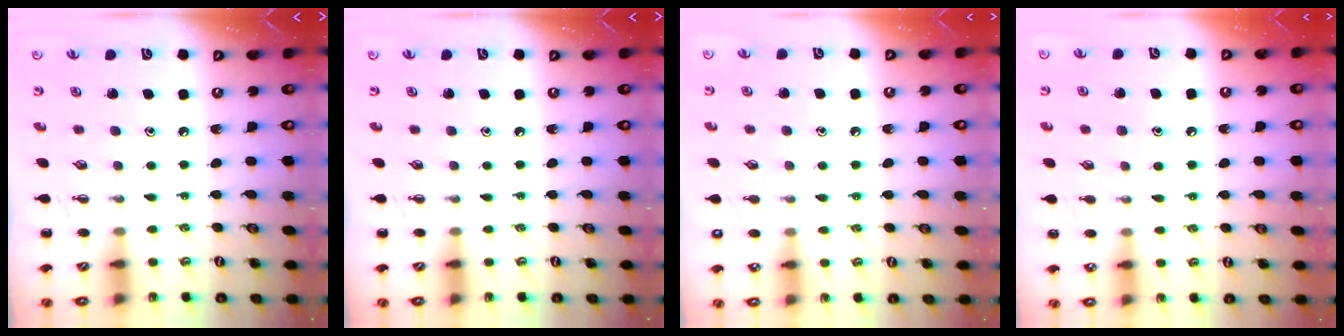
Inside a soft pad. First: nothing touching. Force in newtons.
{"total": 0.0}
{"total": 6.7, "press": 6.3, "slide": 2.2}
{"total": 6.8, "press": 6.6, "slide": 1.4}